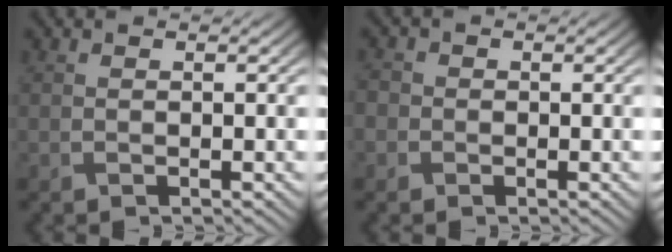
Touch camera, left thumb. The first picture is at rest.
{"total": 1.9, "force": [-0.4, 1.9, 0.4], "torque": [-0.007, 0.002, -0.015]}